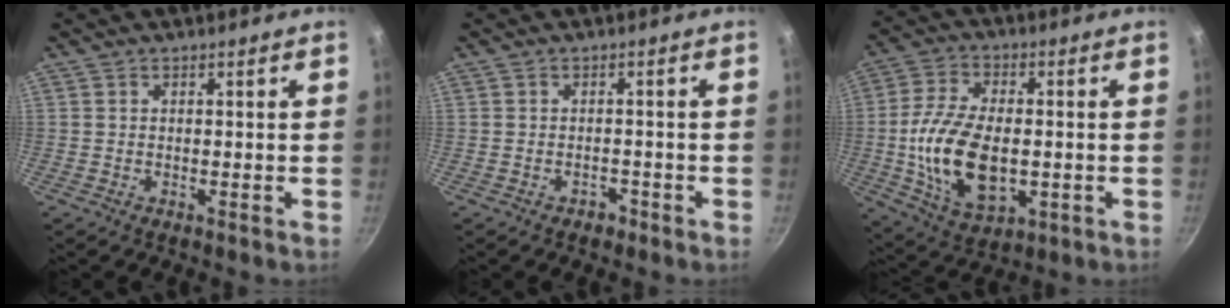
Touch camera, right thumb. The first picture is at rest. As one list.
[{"total": 1.8, "force": [-1.2, 1.2, 0.6], "torque": [0.006, 0.019, -0.010]}, {"total": 16.7, "force": [-1.8, 9.5, 13.6], "torque": [-0.246, 0.008, -0.025]}]